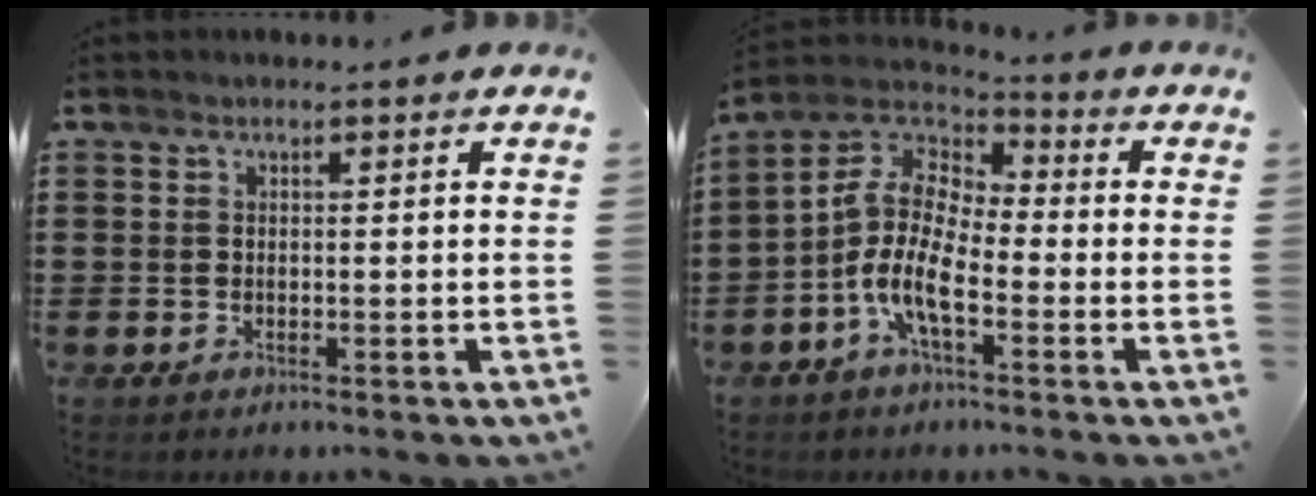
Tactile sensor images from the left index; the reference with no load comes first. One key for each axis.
{"total": 10.5, "fx": -4.0, "fy": 4.3, "fz": 8.8, "tx": -0.225, "ty": -0.017, "tz": -0.094}